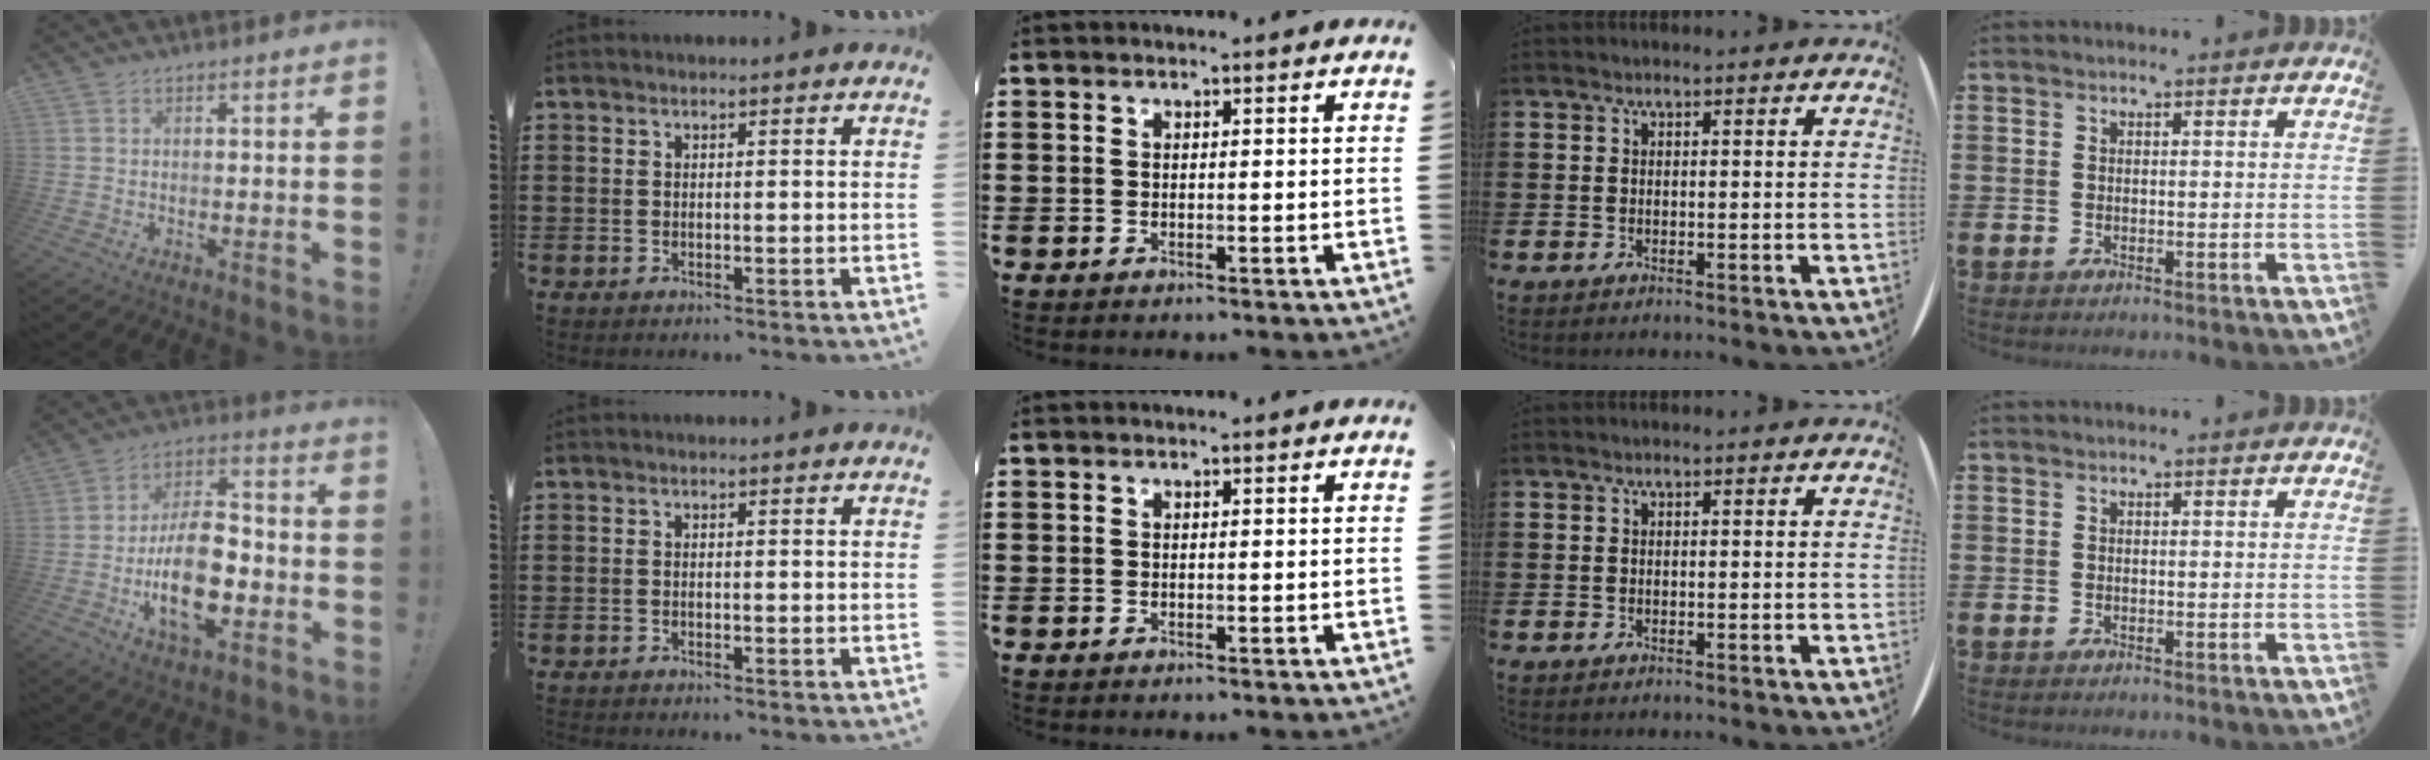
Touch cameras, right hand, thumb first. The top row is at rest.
{"thumb": {"total": 18.6, "force": [-5.5, 9.9, 14.7], "torque": [-0.263, 0.028, -0.089]}, "index": {"total": 0.6, "force": [-0.6, 0.0, 0.1], "torque": [-0.004, -0.003, -0.011]}}